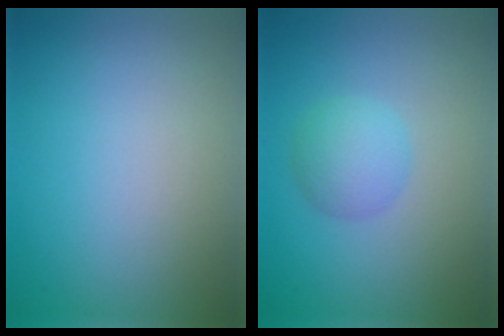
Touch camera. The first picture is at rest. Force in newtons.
{"total": 2.7, "press": 2.7, "slide": 0.0}